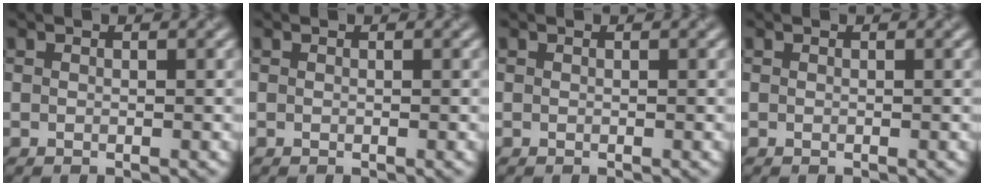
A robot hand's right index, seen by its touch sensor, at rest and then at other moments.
{"total": 0.0}
{"total": 0.0}
{"total": 0.0}